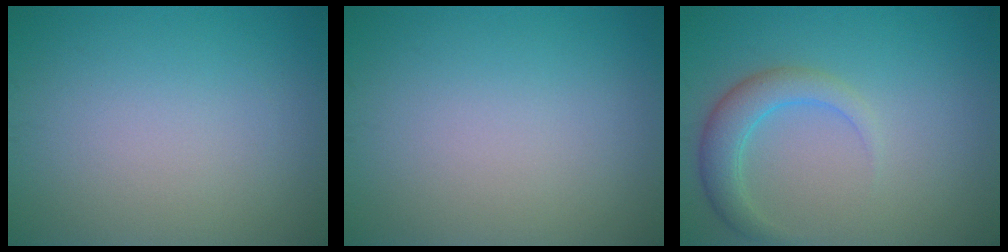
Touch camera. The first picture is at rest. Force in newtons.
{"total": 0.0}
{"total": 3.2, "press": 3.2, "slide": 0.0}